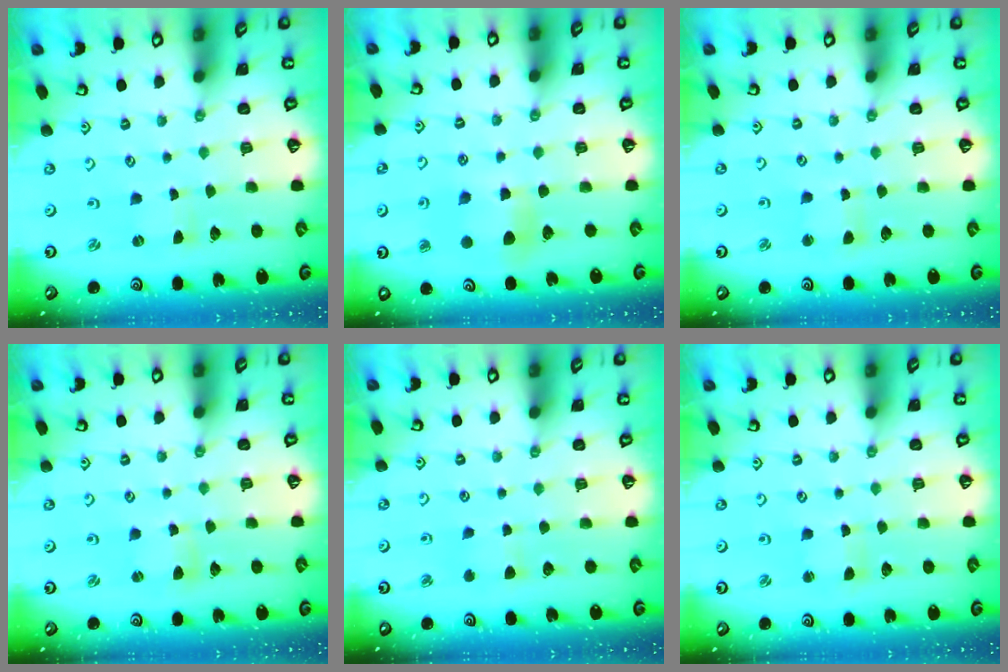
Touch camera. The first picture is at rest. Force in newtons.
{"total": 6.1, "press": 6.1, "slide": 0.2}
{"total": 2.5, "press": 2.5, "slide": 0.3}
{"total": 1.8, "press": 1.8, "slide": 0.2}
{"total": 2.8, "press": 2.8, "slide": 0.5}
{"total": 1.5, "press": 1.5, "slide": 0.2}